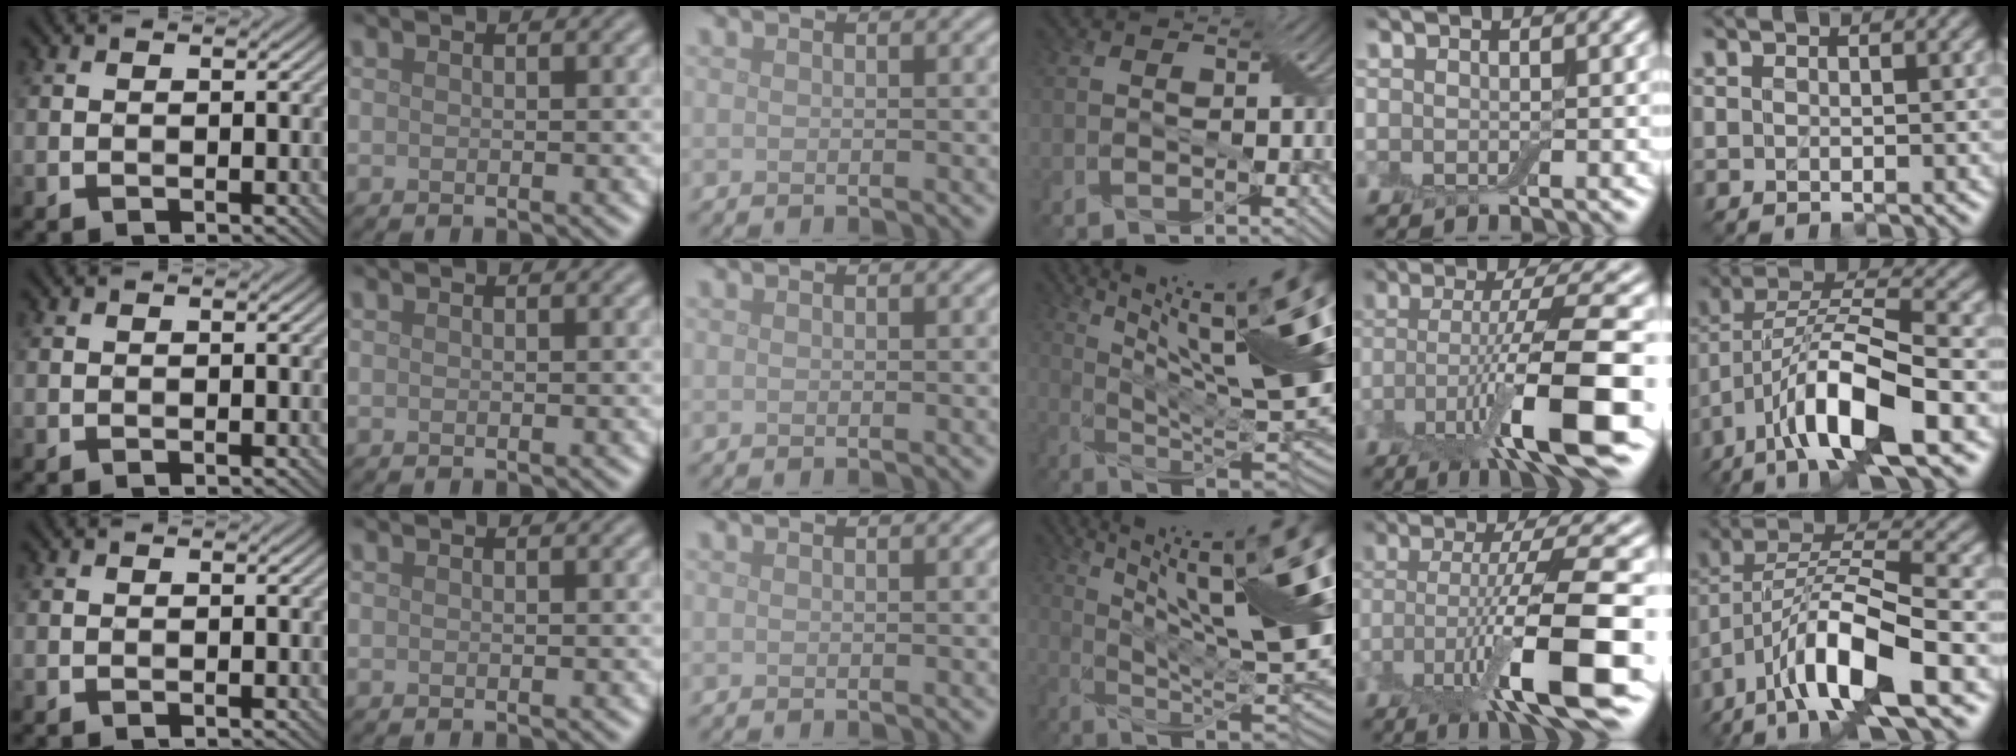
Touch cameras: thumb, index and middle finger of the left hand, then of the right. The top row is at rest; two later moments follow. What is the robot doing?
{"motion": "wrap", "object": "cling film"}